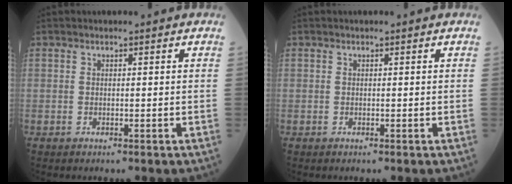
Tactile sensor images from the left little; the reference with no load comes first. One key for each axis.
{"total": 0.0}